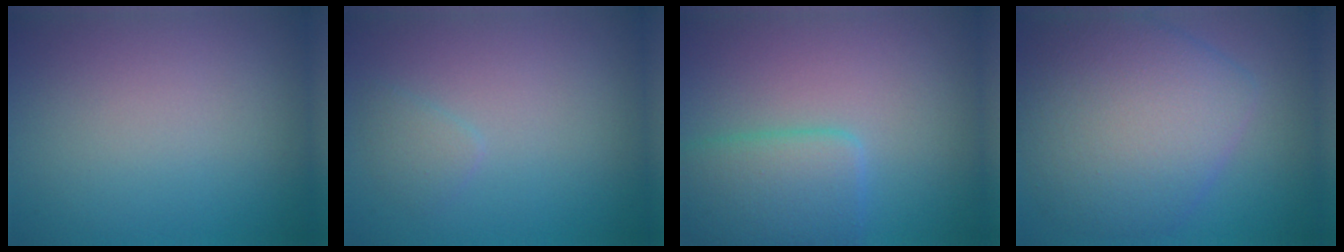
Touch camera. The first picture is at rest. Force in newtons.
{"total": 1.1, "press": 1.1, "slide": 0.1}
{"total": 4.2, "press": 4.1, "slide": 0.1}
{"total": 8.5, "press": 8.5, "slide": 0.2}